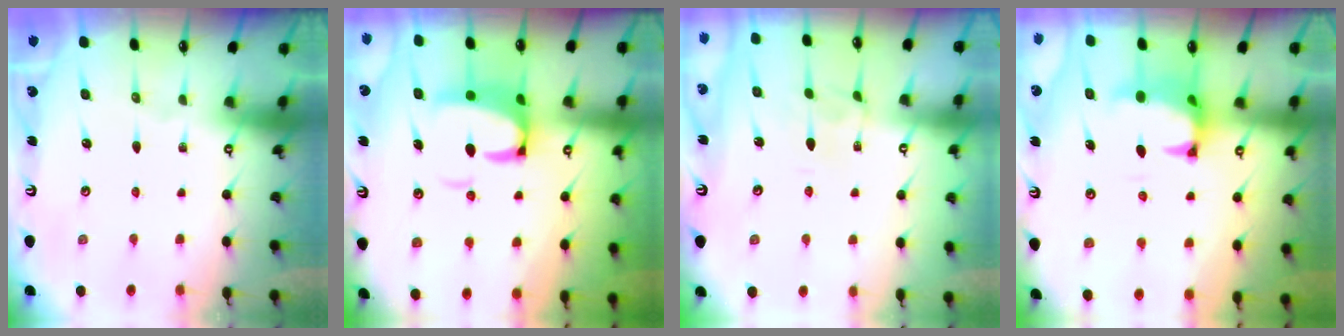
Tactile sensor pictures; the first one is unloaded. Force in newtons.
{"total": 6.0, "press": 5.9, "slide": 1.2}
{"total": 4.3, "press": 4.3, "slide": 0.1}
{"total": 1.0, "press": 0.1, "slide": 1.0}